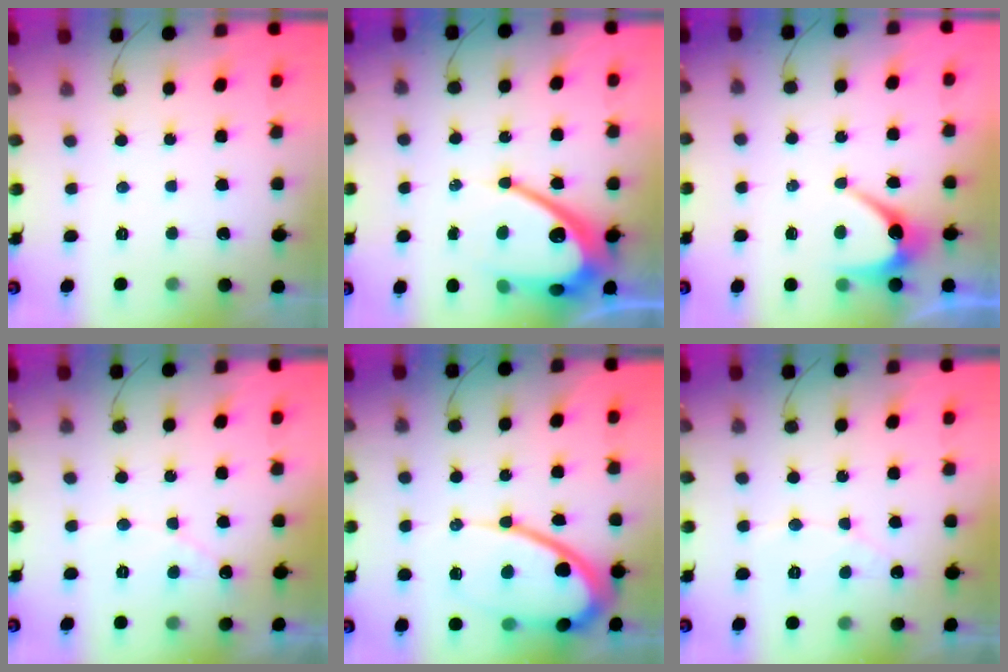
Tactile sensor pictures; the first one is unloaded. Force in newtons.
{"total": 15.5, "press": 15.4, "slide": 1.5}
{"total": 6.8, "press": 6.7, "slide": 0.6}
{"total": 5.8, "press": 5.8, "slide": 0.2}
{"total": 14.4, "press": 14.4, "slide": 1.6}
{"total": 4.6, "press": 4.6, "slide": 0.2}